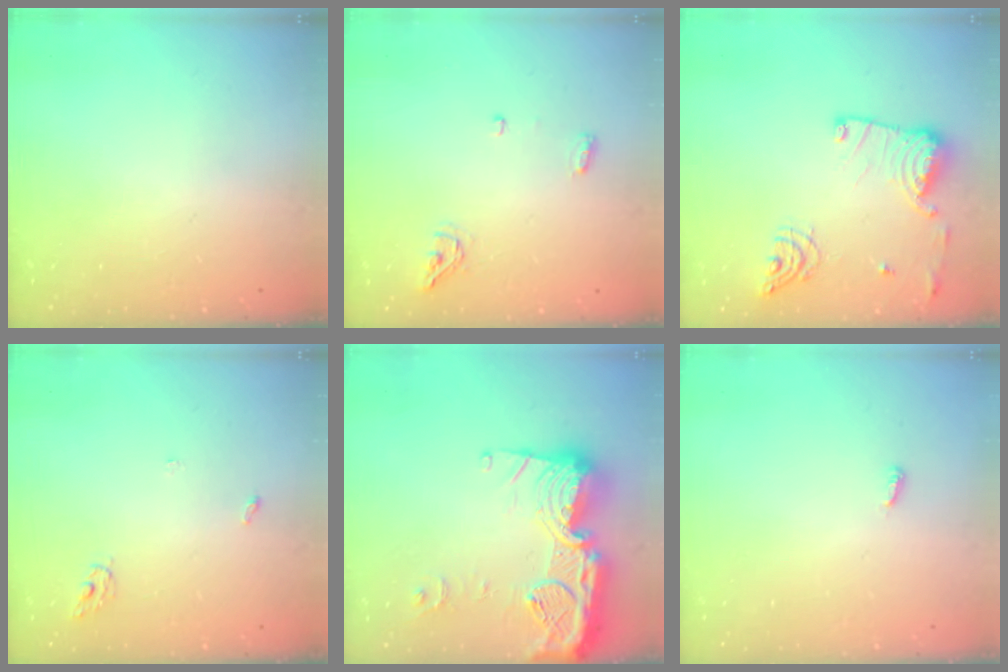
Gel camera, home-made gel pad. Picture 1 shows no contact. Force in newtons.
{"total": 4.9, "press": 4.8, "slide": 1.0}
{"total": 13.9, "press": 13.9, "slide": 0.8}
{"total": 3.3, "press": 3.3, "slide": 0.2}
{"total": 23.2, "press": 23.1, "slide": 2.1}
{"total": 2.9, "press": 2.9, "slide": 0.3}